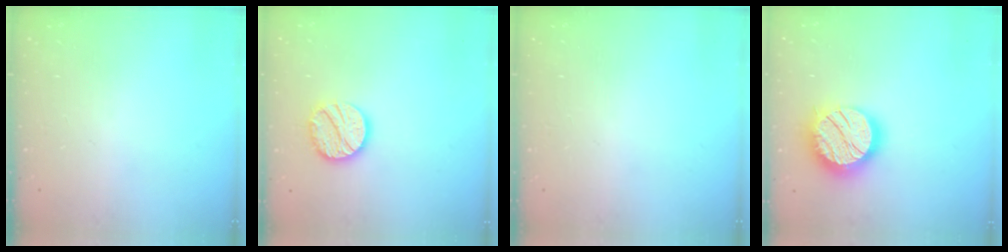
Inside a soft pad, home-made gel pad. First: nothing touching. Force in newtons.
{"total": 13.1, "press": 13.1, "slide": 1.2}
{"total": 0.0}
{"total": 19.9, "press": 19.9, "slide": 1.3}